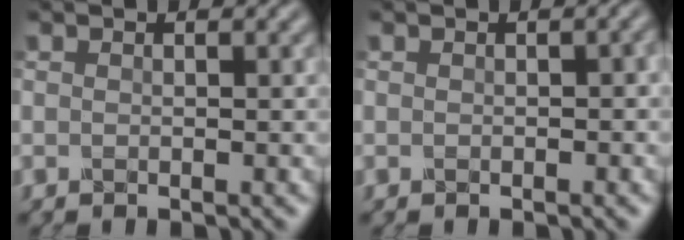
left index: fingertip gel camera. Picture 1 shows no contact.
{"total": 1.2, "force": [-0.4, 0.6, 1.0], "torque": [-0.005, 0.008, -0.008]}